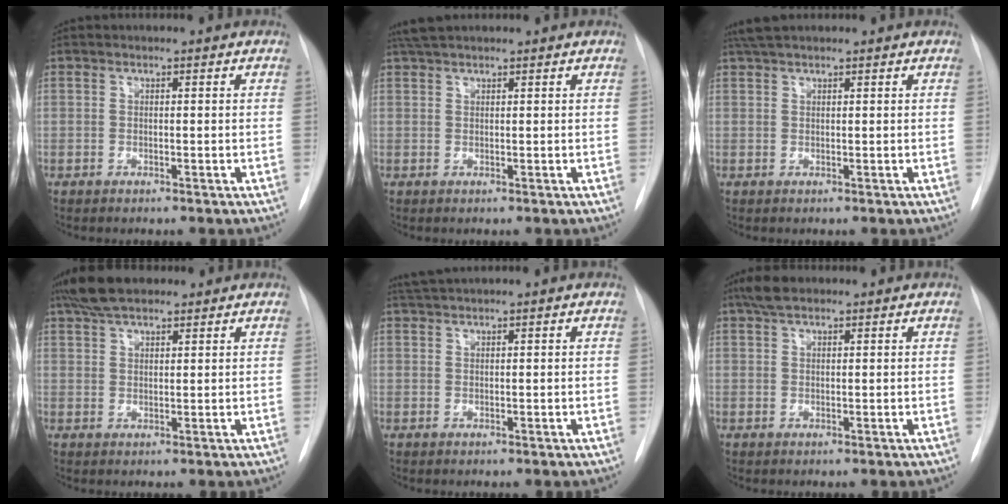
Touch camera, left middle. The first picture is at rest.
{"total": 3.5, "force": [3.1, 0.5, 1.5], "torque": [-0.032, 0.025, 0.058]}
{"total": 3.5, "force": [3.0, 0.6, 1.6], "torque": [-0.033, 0.025, 0.057]}
{"total": 6.7, "force": [5.3, 2.2, 3.5], "torque": [-0.068, 0.023, 0.097]}
{"total": 2.3, "force": [2.1, -0.5, 0.9], "torque": [-0.018, 0.017, 0.043]}
{"total": 3.3, "force": [2.5, 1.2, 1.9], "torque": [-0.043, 0.013, 0.047]}